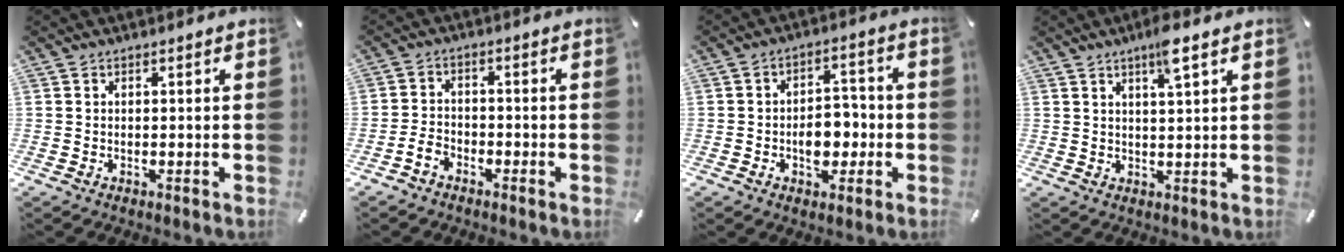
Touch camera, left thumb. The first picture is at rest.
{"total": 3.7, "force": [-2.5, 2.3, 1.6], "torque": [-0.033, 0.011, -0.049]}
{"total": 7.3, "force": [-2.0, 5.1, 4.7], "torque": [-0.055, 0.009, -0.036]}
{"total": 5.6, "force": [3.4, 0.5, 4.4], "torque": [-0.079, -0.007, 0.054]}